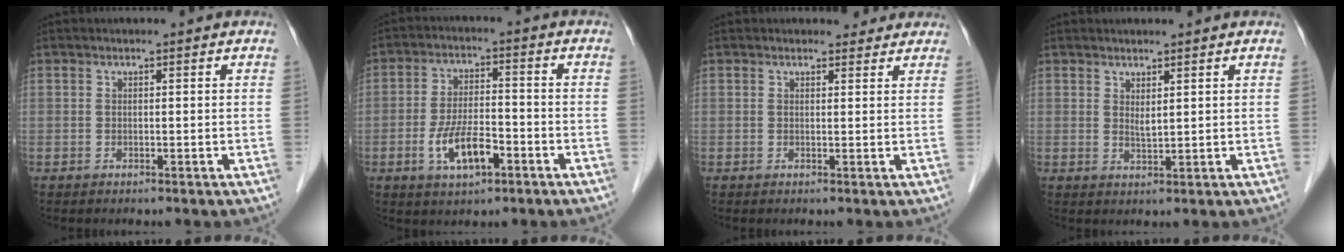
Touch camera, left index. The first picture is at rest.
{"total": 7.7, "force": [-3.4, 2.8, 6.4], "torque": [-0.128, 0.003, -0.058]}
{"total": 2.4, "force": [2.2, 1.1, 0.2], "torque": [0.001, 0.002, 0.019]}
{"total": 1.5, "force": [0.8, 0.3, 1.2], "torque": [-0.026, -0.006, 0.018]}